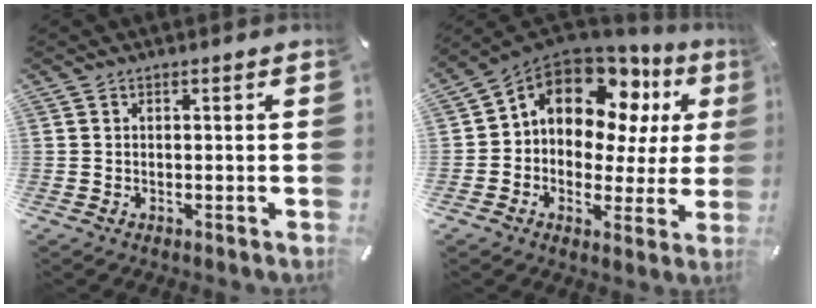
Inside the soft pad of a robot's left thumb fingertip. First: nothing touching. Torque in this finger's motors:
{"motor_torque": [2.10, 2.22, 1.08, -0.66, 0.28]}